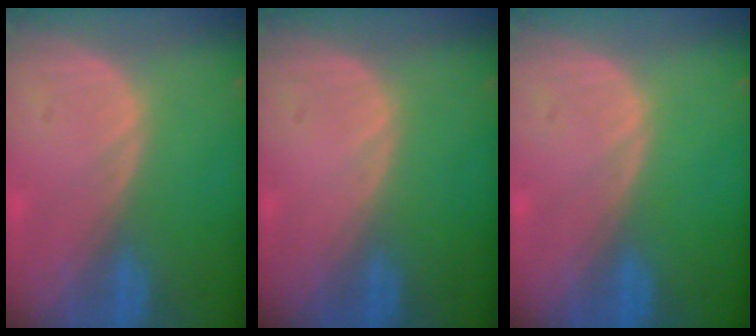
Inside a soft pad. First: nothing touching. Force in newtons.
{"total": 0.0}
{"total": 0.0}